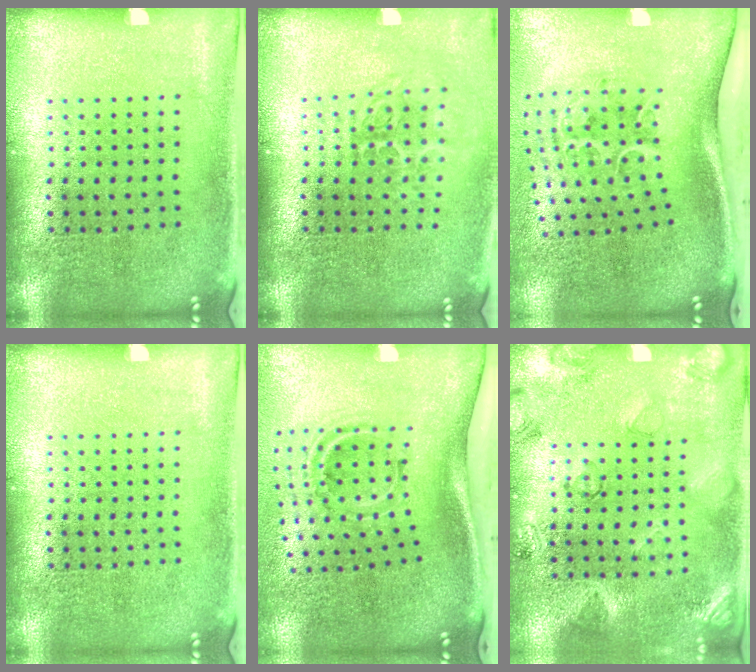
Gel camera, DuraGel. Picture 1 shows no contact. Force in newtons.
{"total": 1.7, "press": 1.2, "slide": 1.2}
{"total": 2.2, "press": 1.4, "slide": 1.7}
{"total": 0.0}
{"total": 2.2, "press": 1.2, "slide": 1.8}
{"total": 2.6, "press": 1.7, "slide": 1.9}